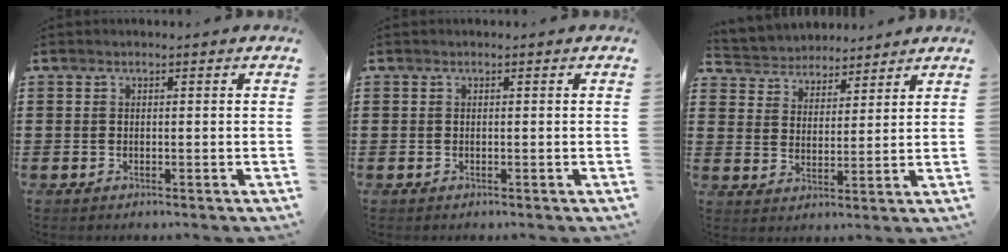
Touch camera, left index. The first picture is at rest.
{"total": 0.0}
{"total": 4.1, "force": [3.8, 1.2, -0.7], "torque": [-0.010, -0.019, 0.066]}